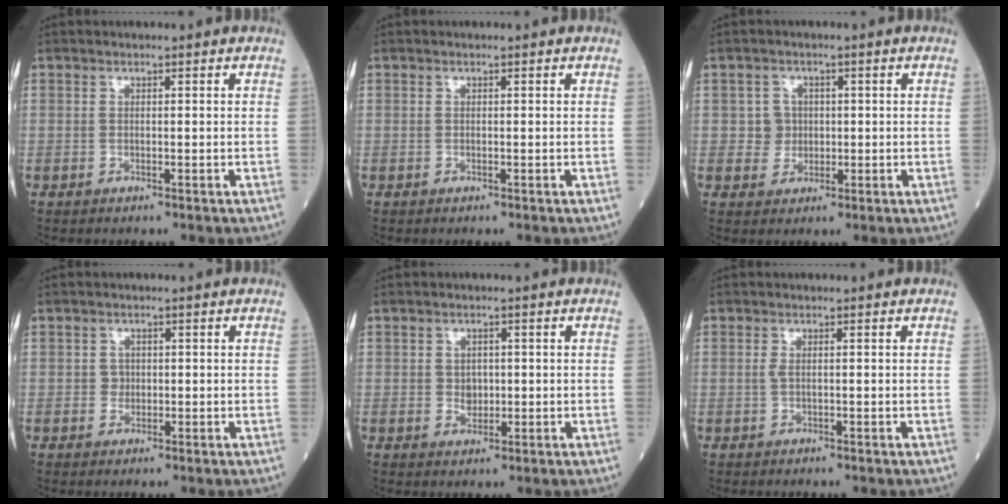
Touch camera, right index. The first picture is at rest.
{"total": 0.0}
{"total": 2.9, "force": [0.2, 2.9, 0.1], "torque": [0.007, 0.007, 0.003]}
{"total": 1.2, "force": [-0.1, 1.1, 0.2], "torque": [-0.002, 0.003, 0.000]}
{"total": 2.0, "force": [0.0, 1.7, 1.1], "torque": [-0.016, 0.001, 0.003]}
{"total": 0.5, "force": [-0.1, 0.1, 0.5], "torque": [-0.011, 0.001, -0.003]}